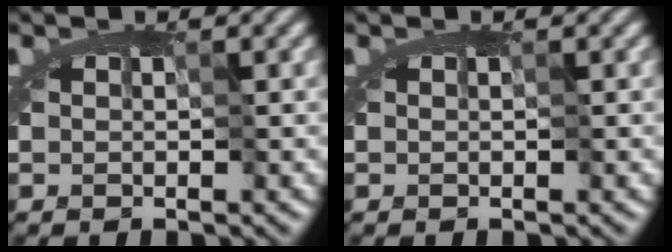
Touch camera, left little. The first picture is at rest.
{"total": 0.0}